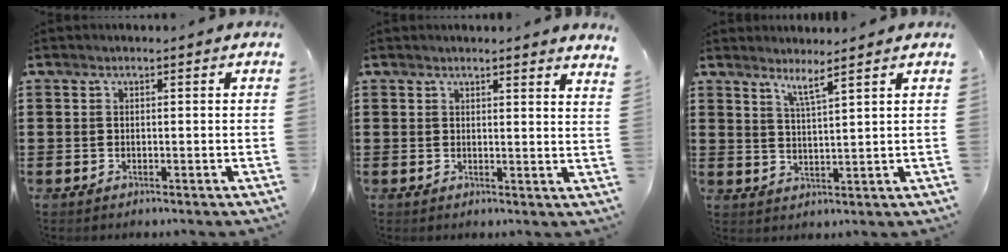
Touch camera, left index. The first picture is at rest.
{"total": 1.8, "force": [1.7, -0.5, 0.5], "torque": [-0.013, -0.006, 0.031]}
{"total": 3.3, "force": [2.8, -0.4, 1.8], "torque": [-0.043, -0.007, 0.049]}